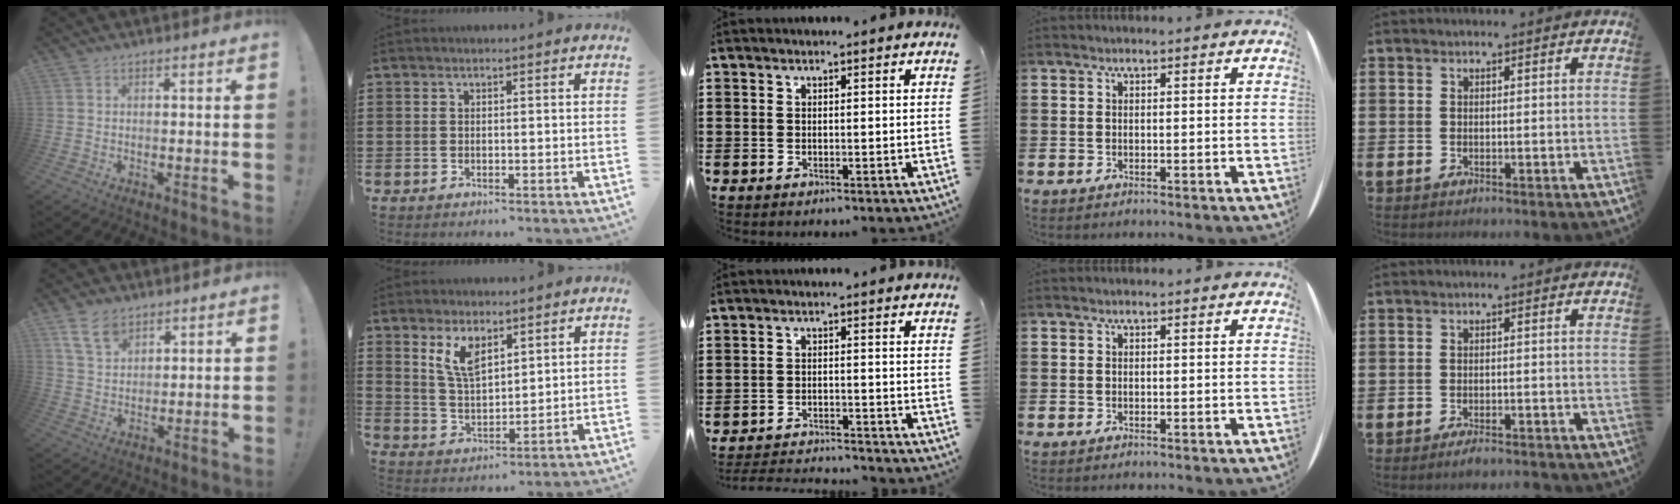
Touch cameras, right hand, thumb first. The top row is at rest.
{"thumb": {"total": 8.0, "force": [5.4, 4.5, 3.8], "torque": [-0.068, -0.021, 0.106]}, "index": {"total": 6.2, "force": [3.8, 2.5, 4.2], "torque": [-0.094, -0.002, 0.068]}, "middle": {"total": 3.1, "force": [-3.1, 0.1, 0.2], "torque": [-0.008, 0.002, -0.066]}, "little": {"total": 1.7, "force": [-1.5, 0.1, 0.8], "torque": [-0.014, 0.001, -0.028]}}